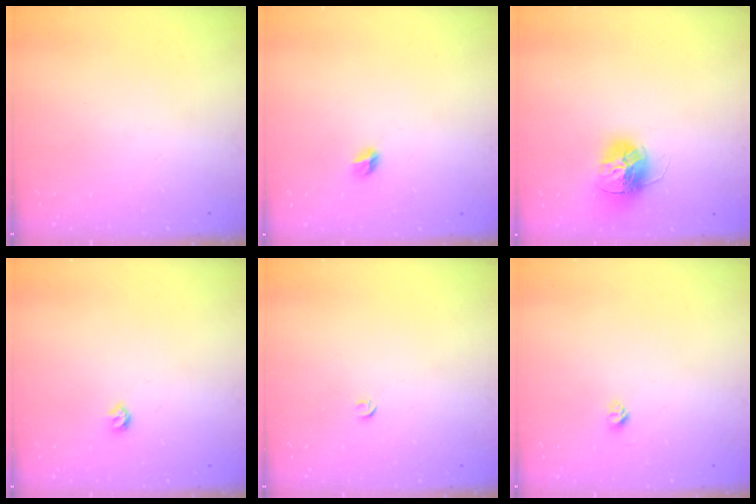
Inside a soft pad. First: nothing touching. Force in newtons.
{"total": 4.4, "press": 4.4, "slide": 0.5}
{"total": 13.4, "press": 13.4, "slide": 1.2}
{"total": 4.2, "press": 4.2, "slide": 0.7}
{"total": 3.4, "press": 3.3, "slide": 0.6}
{"total": 4.1, "press": 4.1, "slide": 0.5}